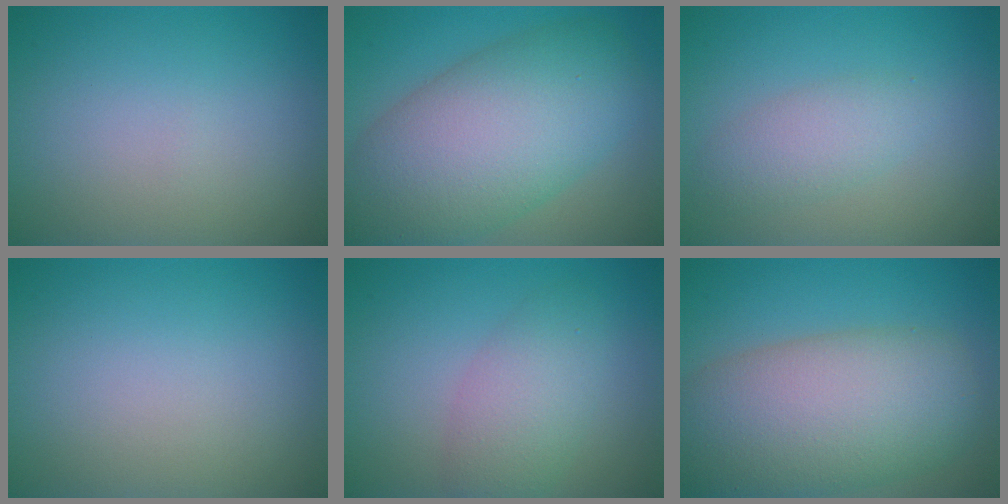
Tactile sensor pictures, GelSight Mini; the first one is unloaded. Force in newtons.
{"total": 11.8, "press": 11.8, "slide": 0.7}
{"total": 2.7, "press": 2.7, "slide": 0.1}
{"total": 0.0}
{"total": 3.8, "press": 3.8, "slide": 0.0}
{"total": 11.1, "press": 11.0, "slide": 0.6}